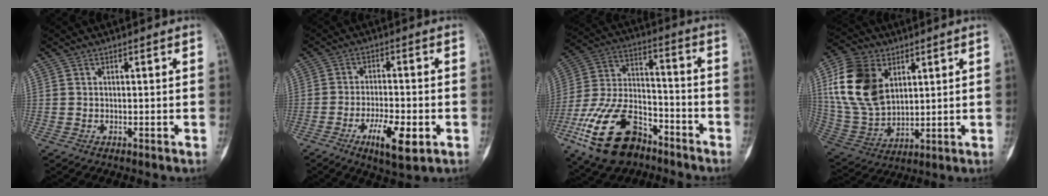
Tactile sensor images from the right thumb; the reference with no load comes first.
{"total": 9.1, "force": [-3.7, 3.0, 7.8], "torque": [-0.132, 0.007, -0.059]}
{"total": 20.5, "force": [-11.6, 11.1, 12.7], "torque": [-0.246, 0.067, -0.208]}
{"total": 17.2, "force": [5.6, 11.4, 11.6], "torque": [-0.216, -0.015, 0.118]}